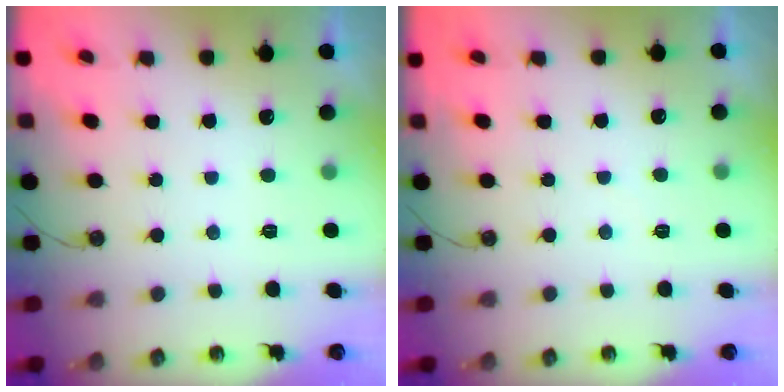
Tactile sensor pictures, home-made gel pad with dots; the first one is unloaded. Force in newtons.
{"total": 2.3, "press": 2.3, "slide": 0.4}